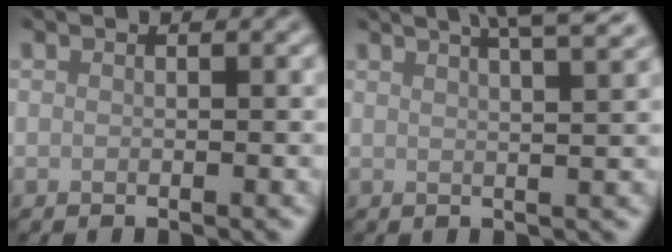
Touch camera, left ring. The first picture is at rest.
{"total": 7.8, "force": [5.3, 2.7, 5.1], "torque": [-0.034, 0.046, 0.041]}